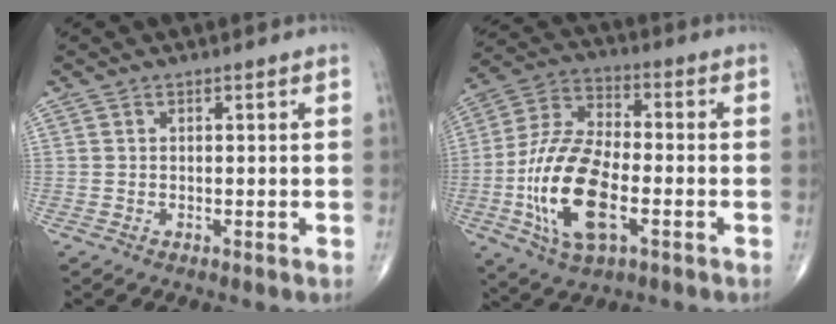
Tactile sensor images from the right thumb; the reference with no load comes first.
{"total": 18.1, "force": [-4.7, 8.8, 15.2], "torque": [-0.302, 0.019, -0.086]}